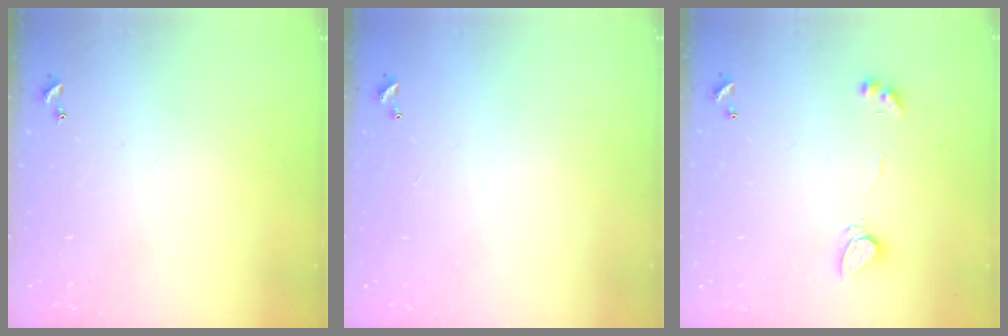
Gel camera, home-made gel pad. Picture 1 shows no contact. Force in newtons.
{"total": 2.8, "press": 2.8, "slide": 0.1}
{"total": 4.2, "press": 4.2, "slide": 0.2}